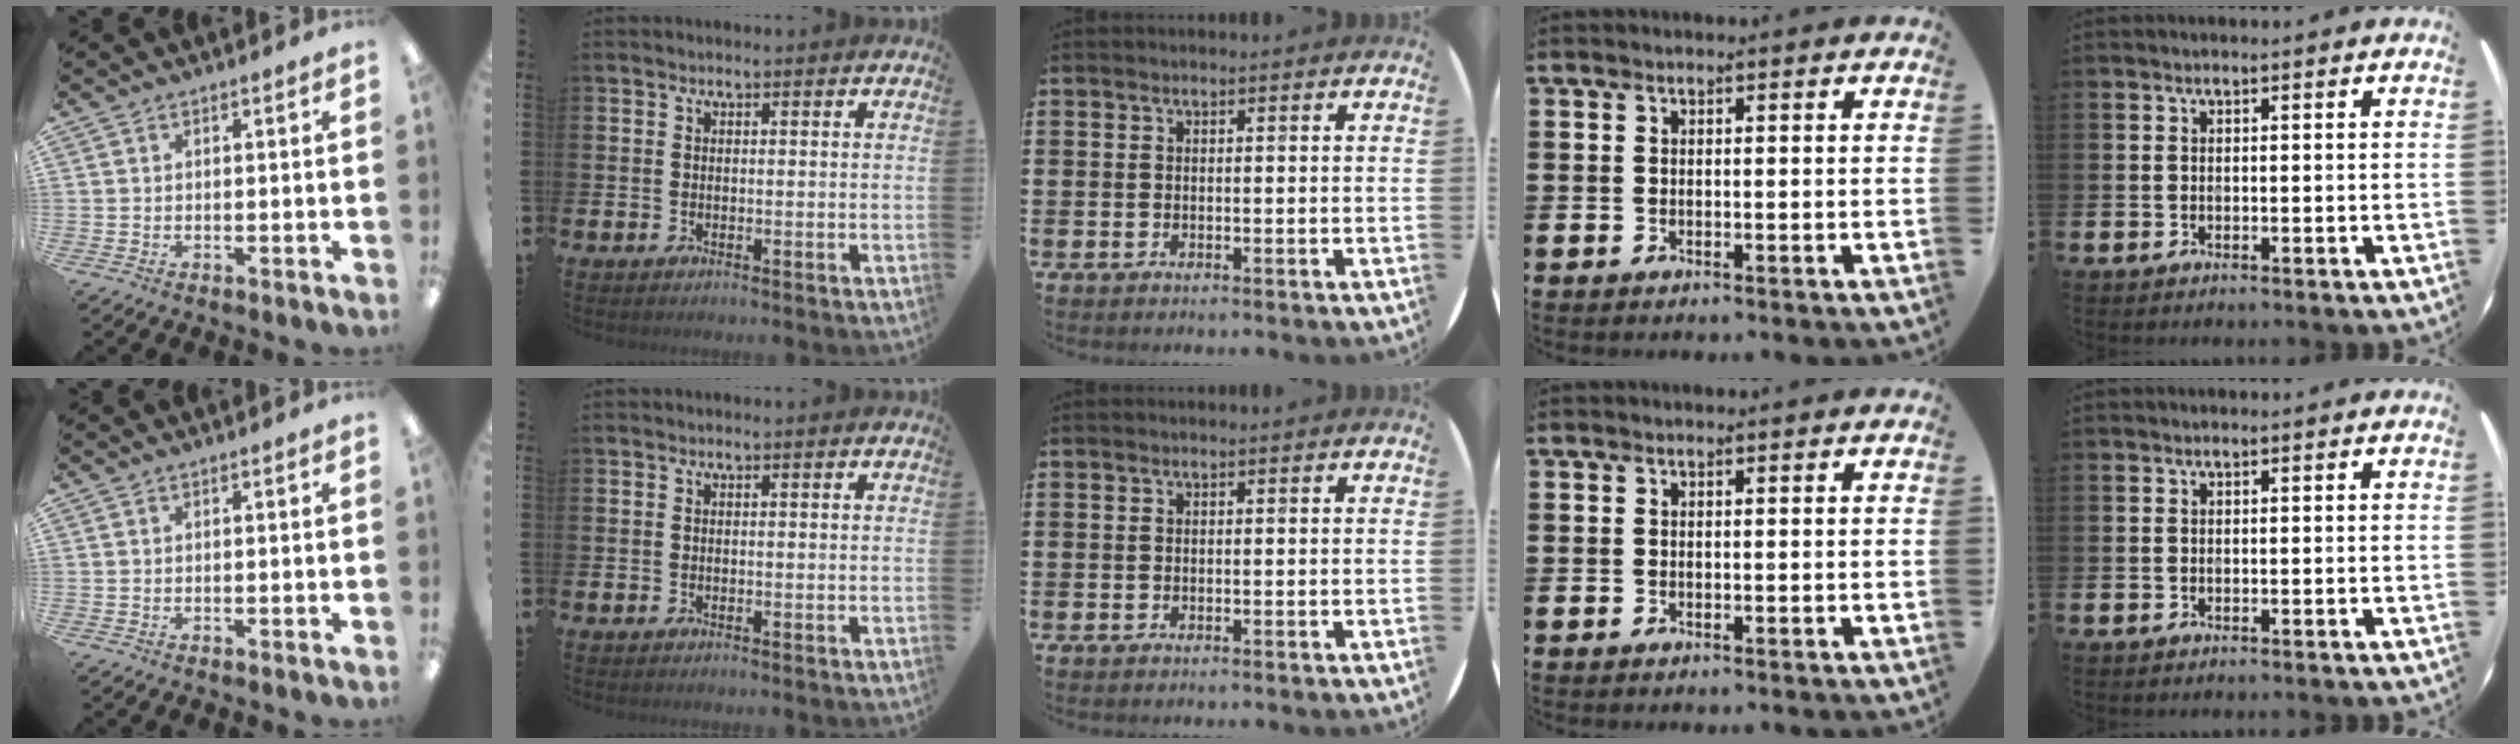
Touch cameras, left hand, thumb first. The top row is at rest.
{}